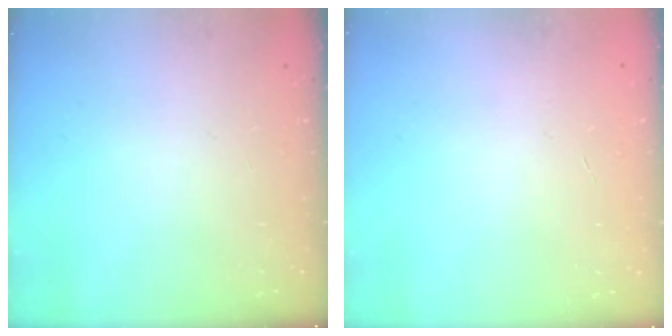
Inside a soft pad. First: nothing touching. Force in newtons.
{"total": 0.6, "press": 0.6, "slide": 0.2}